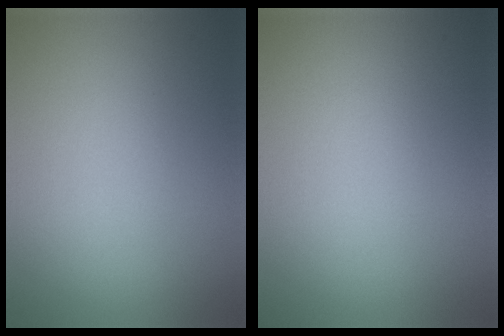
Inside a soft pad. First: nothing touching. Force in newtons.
{"total": 0.0}